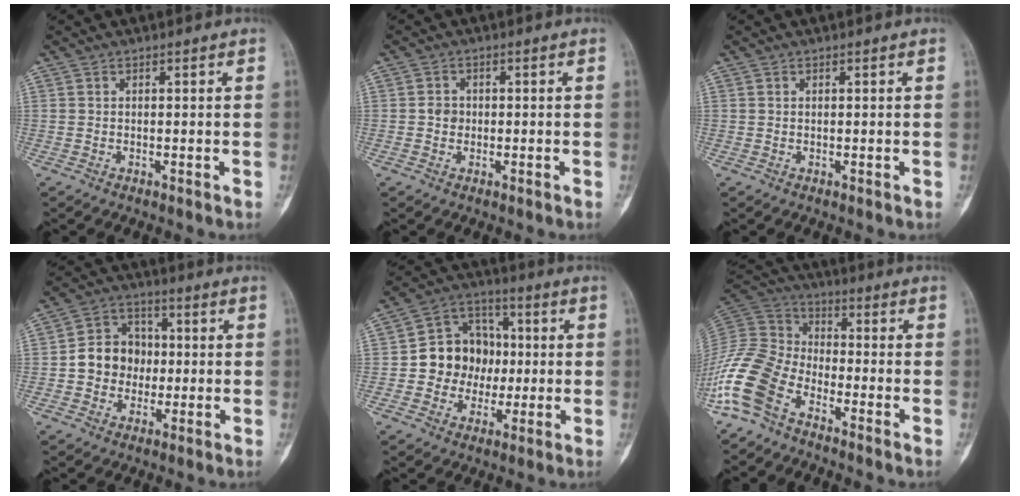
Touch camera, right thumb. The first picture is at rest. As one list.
[{"total": 2.0, "force": [-0.2, 1.8, 0.9], "torque": [-0.006, 0.007, -0.008]}, {"total": 0.0}, {"total": 9.7, "force": [-0.6, 8.5, 4.6], "torque": [-0.039, 0.027, -0.020]}, {"total": 12.5, "force": [-0.4, 11.0, 6.0], "torque": [-0.042, 0.028, -0.009]}, {"total": 14.0, "force": [-8.3, 8.0, 7.8], "torque": [-0.164, 0.055, -0.177]}]